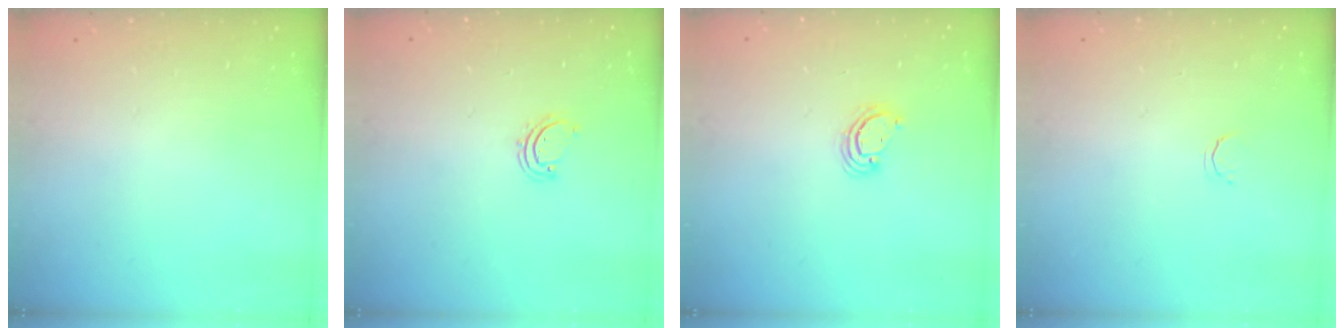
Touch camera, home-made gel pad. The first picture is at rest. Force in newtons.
{"total": 2.9, "press": 2.9, "slide": 0.3}
{"total": 3.4, "press": 3.4, "slide": 0.4}
{"total": 2.1, "press": 2.1, "slide": 0.4}